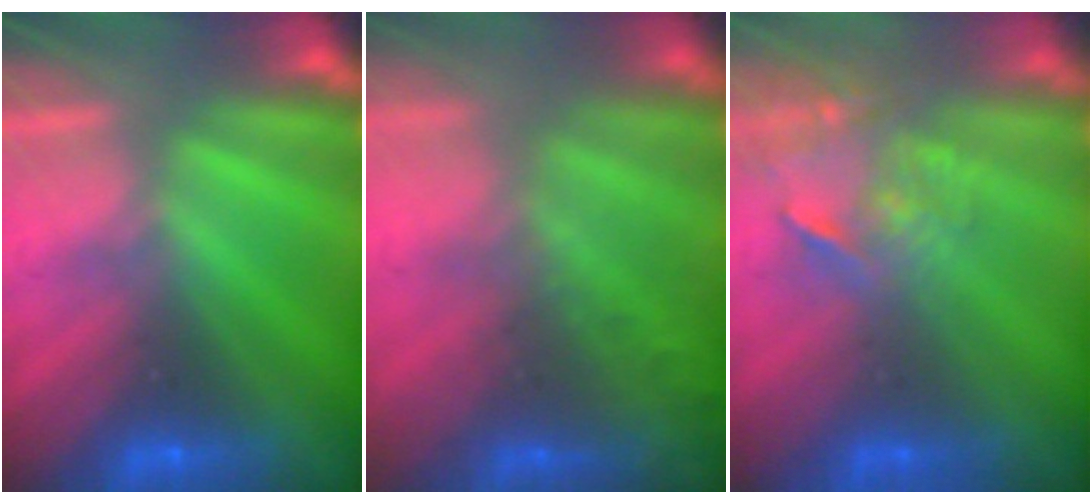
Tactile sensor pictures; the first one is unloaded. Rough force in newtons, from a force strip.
{"total": 8.4}
{"total": 3.9}